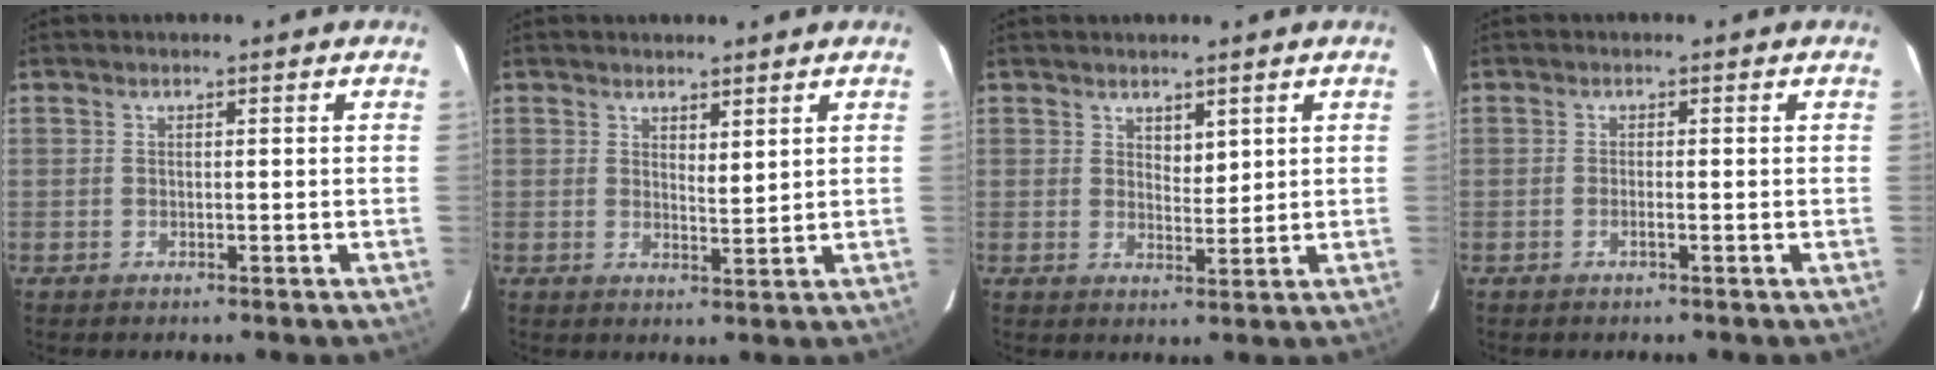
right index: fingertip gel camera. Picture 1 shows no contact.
{"total": 2.1, "force": [1.5, 0.4, 1.5], "torque": [-0.027, -0.012, 0.029]}
{"total": 2.4, "force": [1.5, 1.1, 1.5], "torque": [-0.024, -0.005, 0.033]}
{"total": 0.9, "force": [-0.4, 0.0, 0.8], "torque": [-0.018, 0.000, -0.007]}